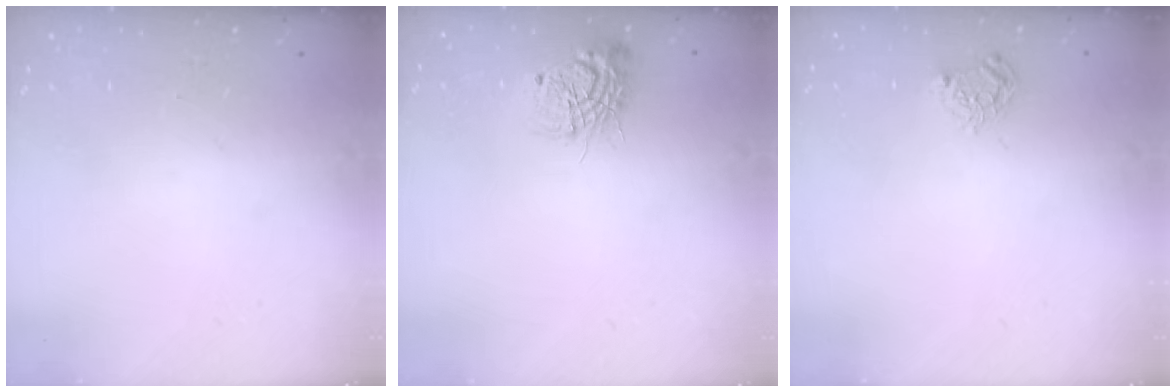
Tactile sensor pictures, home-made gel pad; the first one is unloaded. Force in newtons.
{"total": 12.0, "press": 12.0, "slide": 0.8}
{"total": 5.5, "press": 5.4, "slide": 0.6}